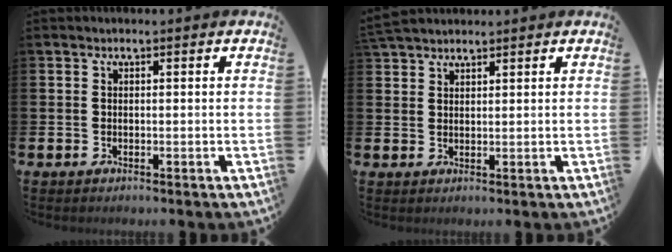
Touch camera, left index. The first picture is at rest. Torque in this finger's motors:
{"motor_torque": [0.42, -0.72, 0.52, 0.21]}